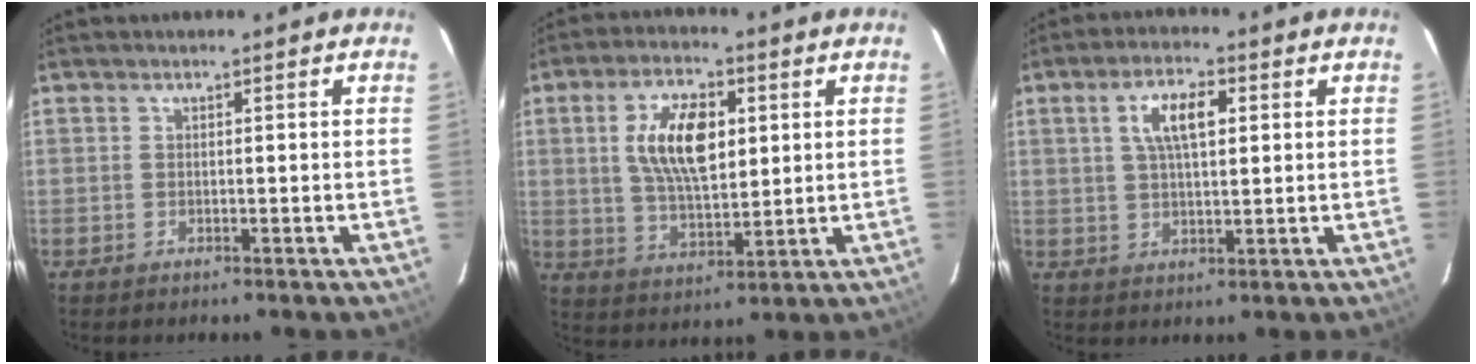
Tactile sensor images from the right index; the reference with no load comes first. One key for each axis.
{"total": 12.1, "fx": 2.8, "fy": 5.7, "fz": 10.3, "tx": -0.193, "ty": 0.009, "tz": 0.055}
{"total": 7.1, "fx": 2.2, "fy": 2.8, "fz": 6.2, "tx": -0.113, "ty": 0.012, "tz": 0.040}